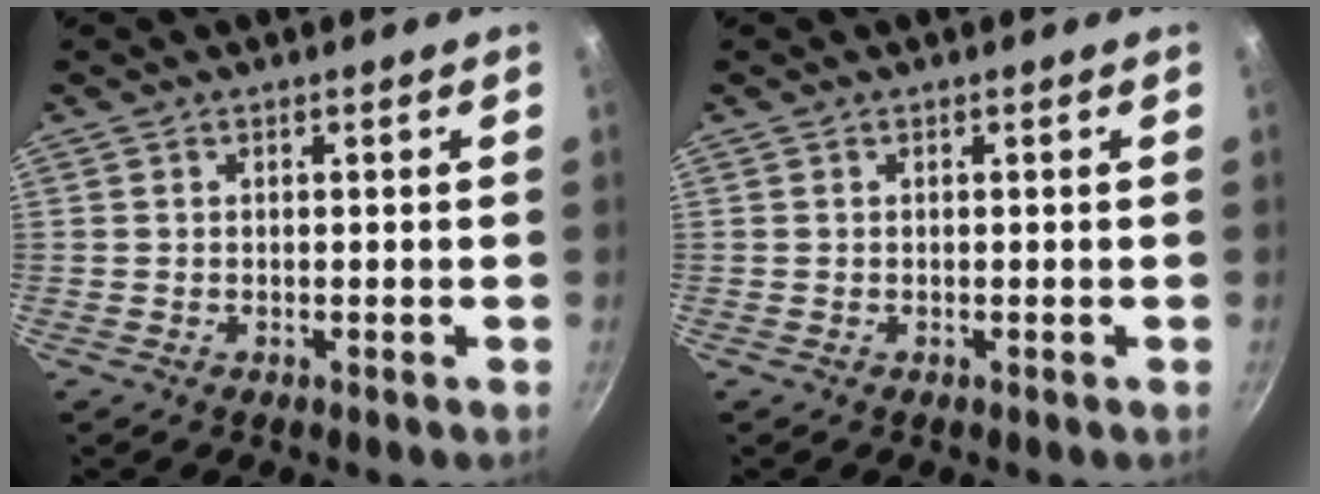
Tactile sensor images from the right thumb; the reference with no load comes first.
{"total": 0.0}